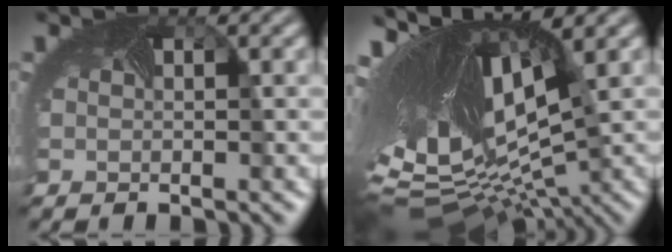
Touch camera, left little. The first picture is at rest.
{"total": 17.1, "force": [3.2, 7.8, 14.9], "torque": [-0.266, 0.011, 0.084]}